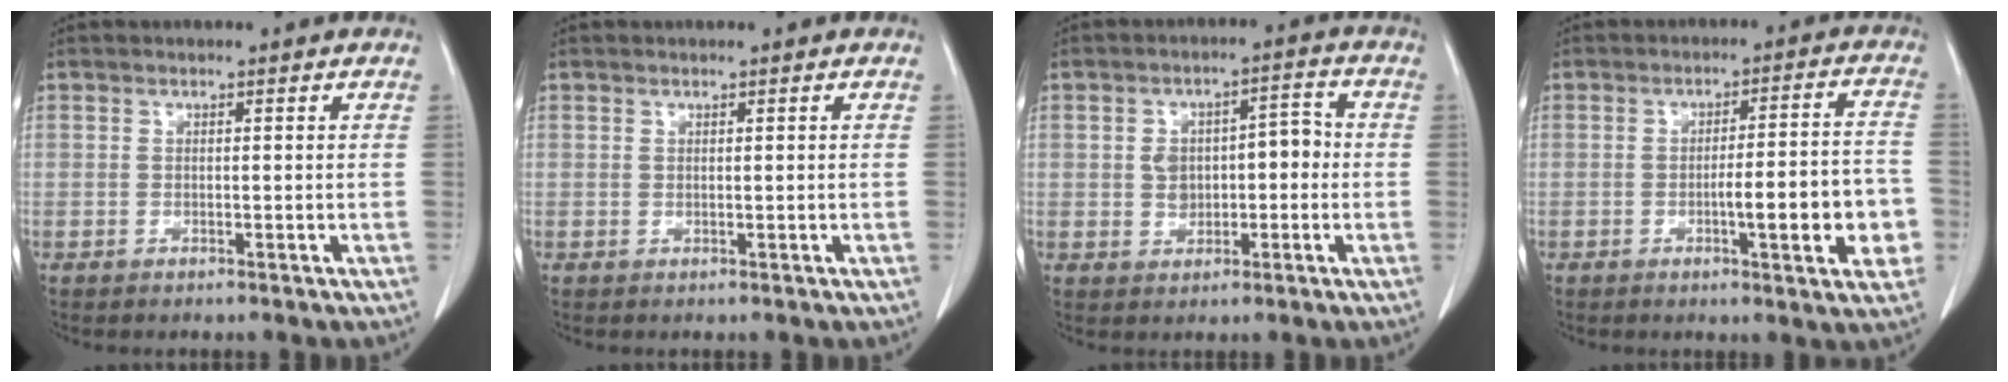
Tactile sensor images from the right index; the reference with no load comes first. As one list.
[{"total": 0.0}, {"total": 6.3, "force": [-0.4, 4.1, 4.8], "torque": [-0.076, 0.034, 0.000]}, {"total": 10.5, "force": [-3.0, 1.5, 9.9], "torque": [-0.129, 0.014, -0.036]}]